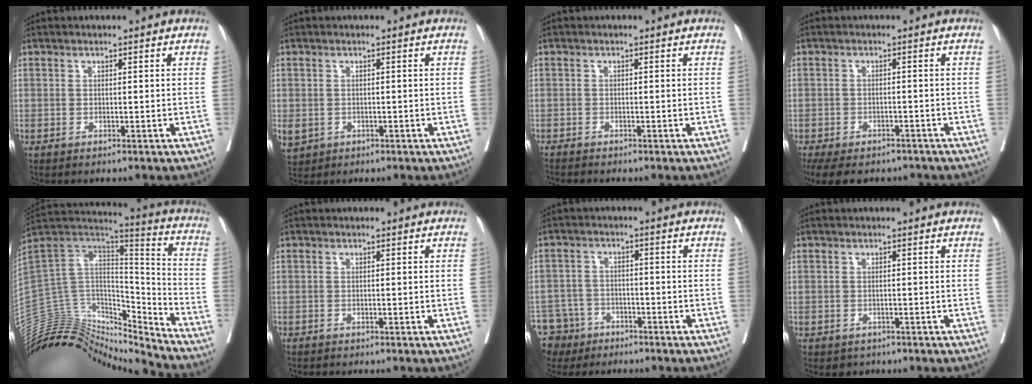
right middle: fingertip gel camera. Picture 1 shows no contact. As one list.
[{"total": 4.9, "force": [-1.9, 4.0, 2.2], "torque": [-0.064, -0.004, -0.022]}, {"total": 1.7, "force": [-1.6, -0.3, 0.5], "torque": [-0.012, -0.003, -0.030]}, {"total": 13.3, "force": [-10.3, 6.0, 6.0], "torque": [-0.146, -0.015, -0.133]}, {"total": 22.7, "force": [-21.2, 6.2, 5.1], "torque": [-0.119, 0.078, -0.353]}, {"total": 0.7, "force": [-0.7, 0.2, 0.2], "torque": [-0.009, -0.002, -0.016]}, {"total": 7.7, "force": [-5.6, 5.2, 0.5], "torque": [-0.020, -0.001, -0.098]}, {"total": 2.3, "force": [-1.7, 1.5, 0.6], "torque": [-0.013, -0.002, -0.021]}]